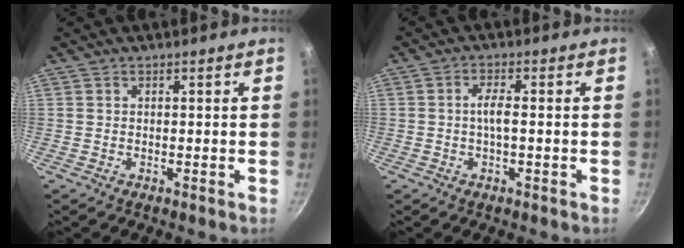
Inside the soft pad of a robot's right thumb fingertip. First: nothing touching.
{"total": 2.9, "force": [-0.3, 0.9, 2.7], "torque": [-0.059, 0.010, -0.010]}